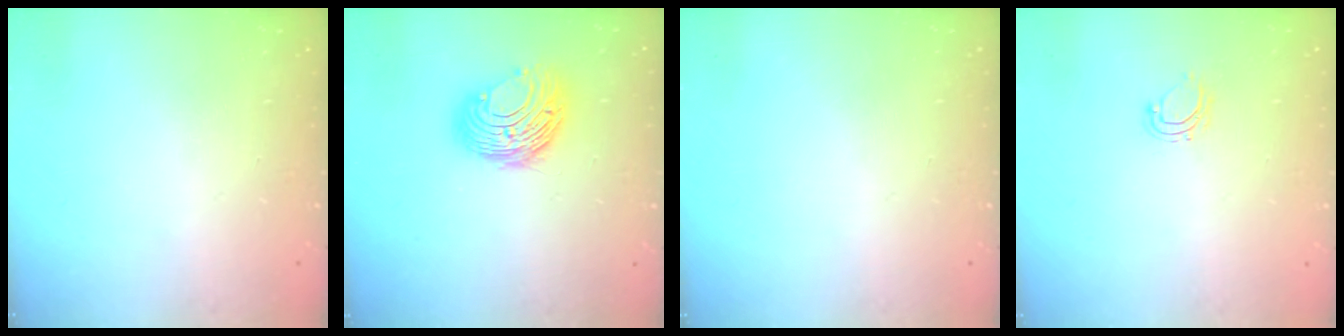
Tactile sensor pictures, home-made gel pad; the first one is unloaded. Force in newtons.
{"total": 10.9, "press": 10.9, "slide": 0.6}
{"total": 0.0}
{"total": 4.5, "press": 4.4, "slide": 0.6}